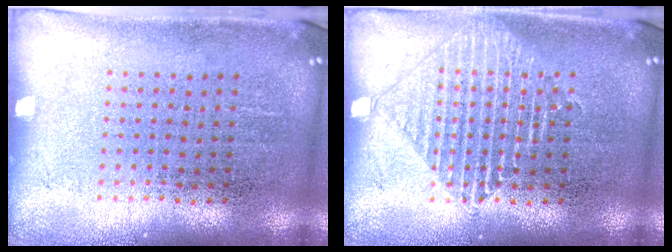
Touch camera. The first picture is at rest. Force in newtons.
{"total": 2.2, "press": 2.1, "slide": 0.4}